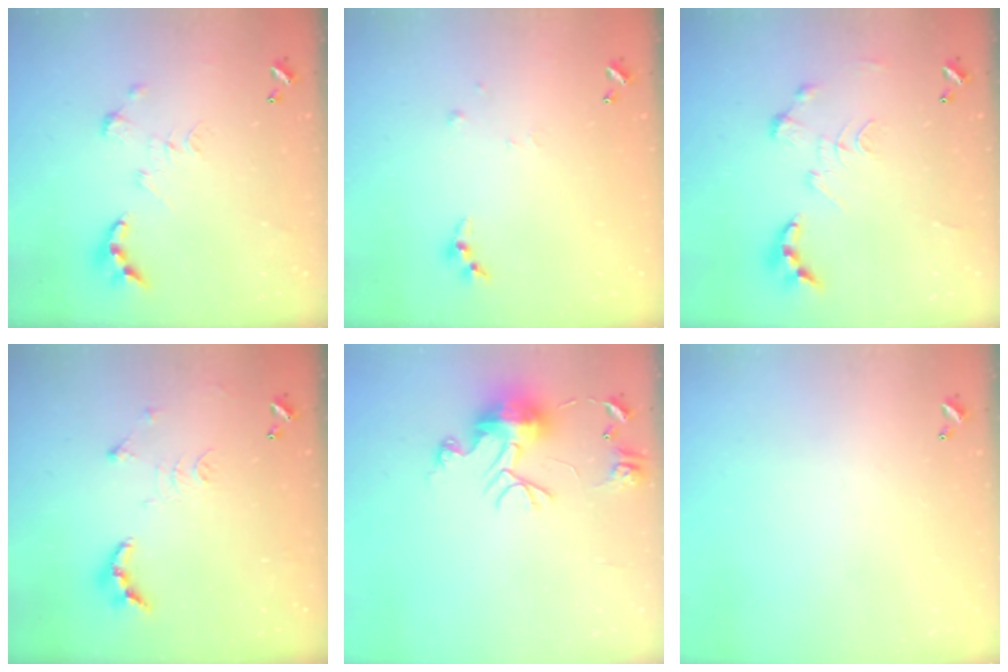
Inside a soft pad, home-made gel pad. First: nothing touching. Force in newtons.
{"total": 4.9, "press": 4.9, "slide": 0.4}
{"total": 0.0}
{"total": 10.3, "press": 10.2, "slide": 1.0}
{"total": 10.5, "press": 10.5, "slide": 1.0}
{"total": 0.0}